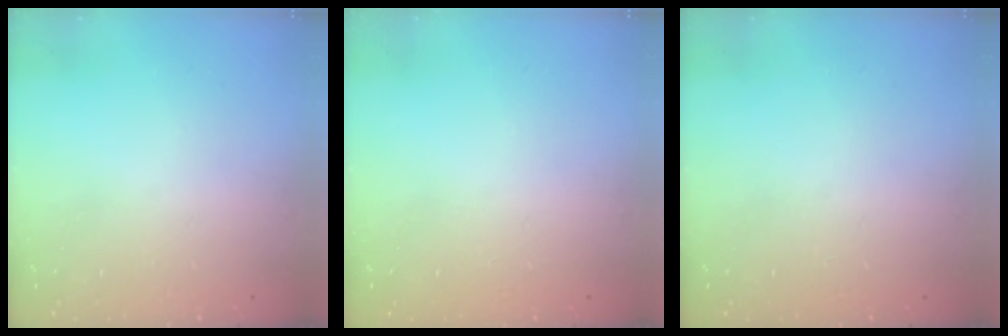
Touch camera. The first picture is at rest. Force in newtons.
{"total": 0.0}
{"total": 0.0}